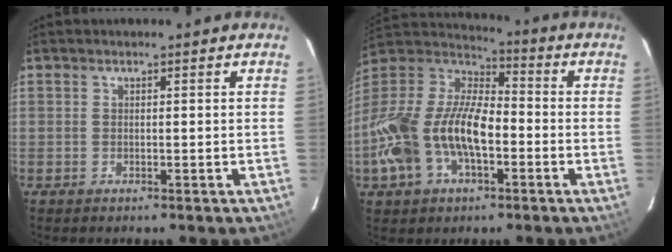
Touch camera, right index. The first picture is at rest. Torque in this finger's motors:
{"motor_torque": [1.23, -0.86, 1.05, 0.21]}